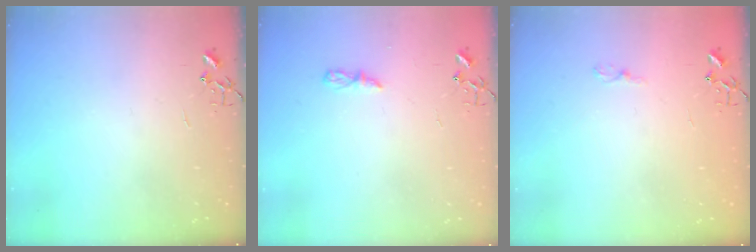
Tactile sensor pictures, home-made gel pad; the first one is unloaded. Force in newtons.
{"total": 3.6, "press": 3.6, "slide": 0.4}
{"total": 4.6, "press": 4.6, "slide": 0.4}